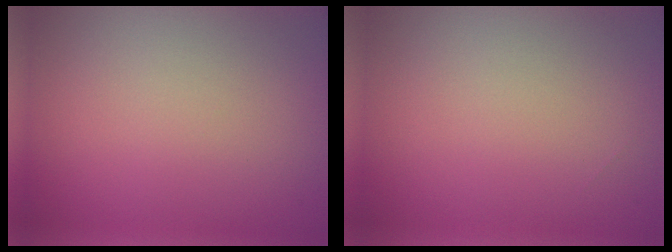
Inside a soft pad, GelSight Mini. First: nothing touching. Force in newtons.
{"total": 0.0}